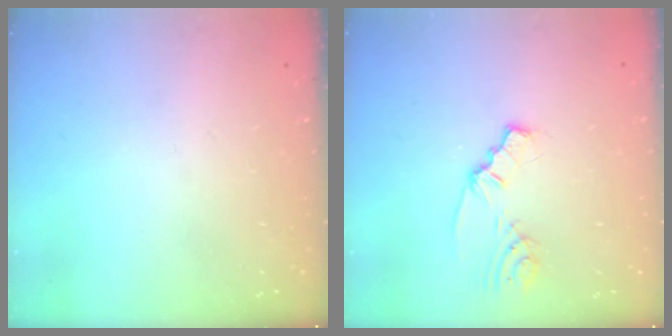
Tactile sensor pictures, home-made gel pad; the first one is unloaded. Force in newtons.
{"total": 3.4, "press": 3.4, "slide": 0.2}